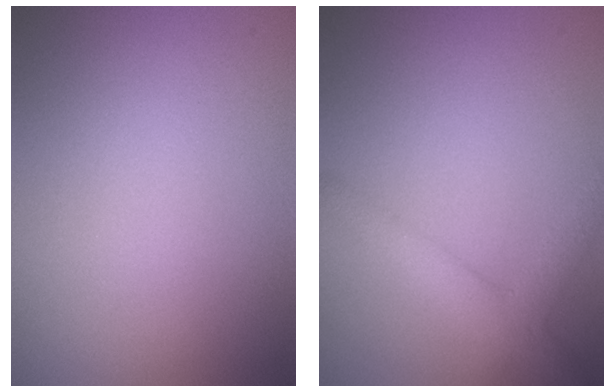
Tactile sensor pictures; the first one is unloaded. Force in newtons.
{"total": 3.3, "press": 3.3, "slide": 0.2}